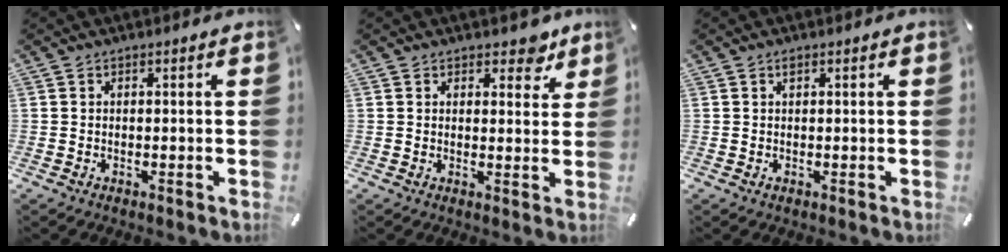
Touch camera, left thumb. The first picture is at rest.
{"total": 5.5, "force": [3.9, 3.2, 2.2], "torque": [0.001, -0.024, 0.059]}
{"total": 0.9, "force": [0.3, 0.6, 0.7], "torque": [-0.015, 0.001, 0.006]}